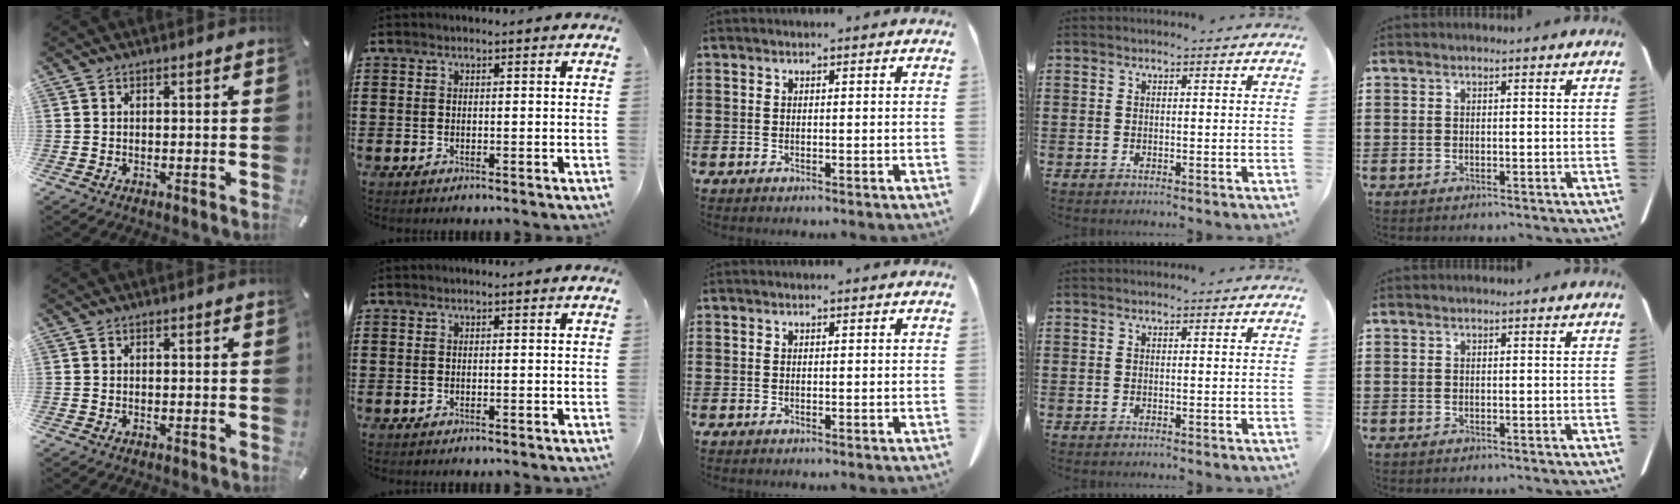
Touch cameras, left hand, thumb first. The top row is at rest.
{}